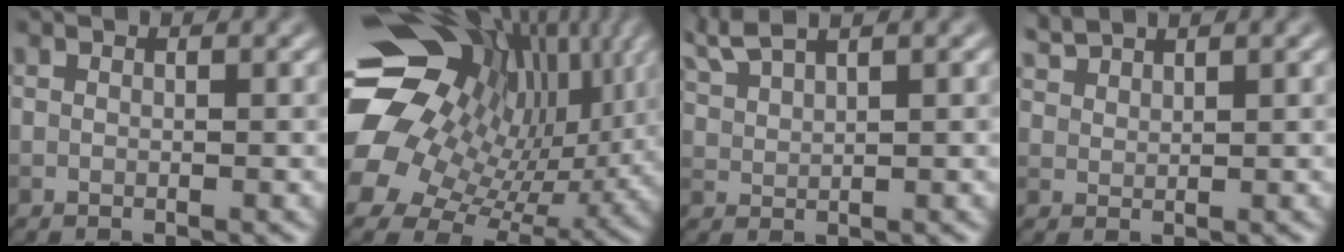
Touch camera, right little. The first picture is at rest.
{"total": 17.9, "force": [4.3, 13.3, 11.2], "torque": [-0.220, 0.025, 0.095]}
{"total": 3.2, "force": [2.7, 0.6, 1.7], "torque": [-0.040, 0.014, 0.058]}
{"total": 1.8, "force": [1.7, 0.2, 0.2], "torque": [-0.006, 0.005, 0.039]}